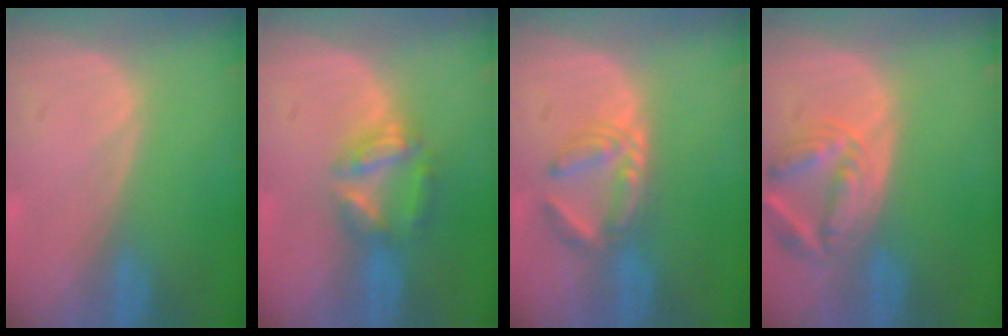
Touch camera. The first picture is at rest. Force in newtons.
{"total": 6.1, "press": 5.6, "slide": 2.5}
{"total": 5.7, "press": 5.1, "slide": 2.7}
{"total": 6.8, "press": 6.3, "slide": 2.6}